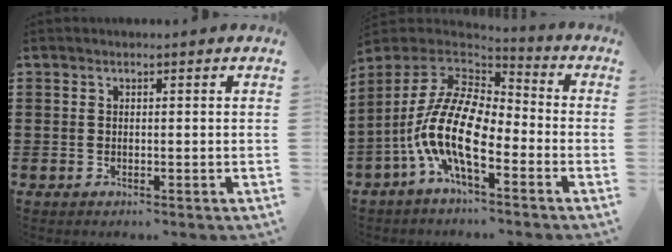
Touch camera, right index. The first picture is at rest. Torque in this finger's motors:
{"motor_torque": [2.14, 0.00, 1.05, 0.21]}